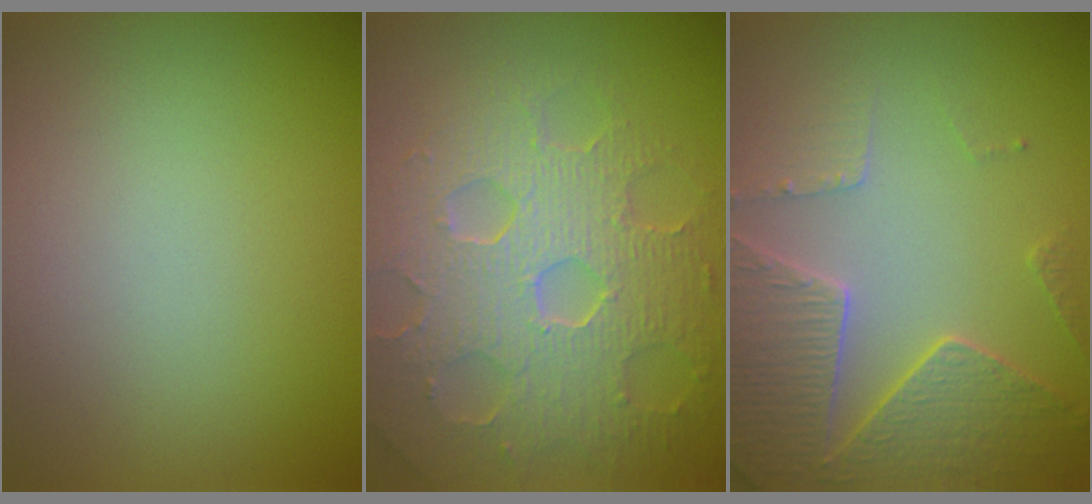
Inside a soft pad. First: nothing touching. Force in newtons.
{"total": 8.5, "press": 5.9, "slide": 6.1}
{"total": 5.0, "press": 4.5, "slide": 2.2}